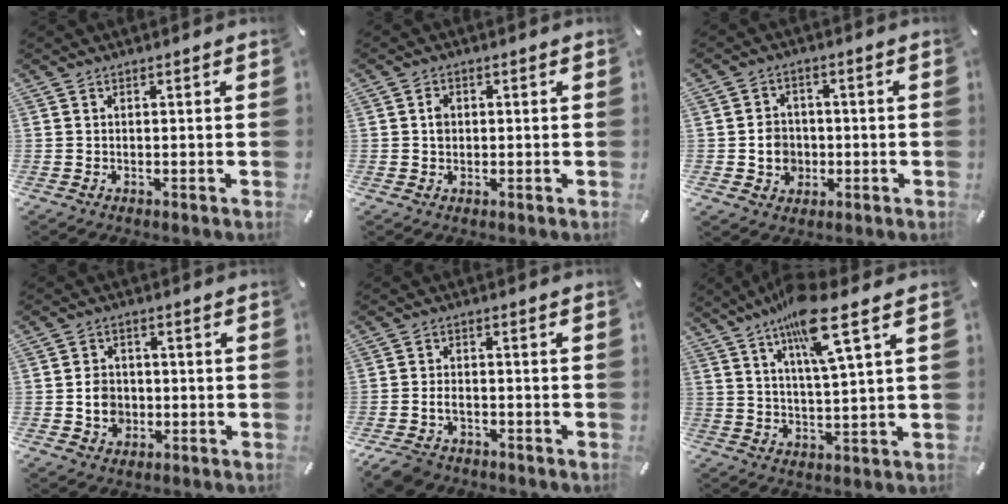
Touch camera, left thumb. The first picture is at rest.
{"total": 2.1, "force": [0.1, 1.9, 1.1], "torque": [-0.016, 0.003, -0.003]}
{"total": 6.3, "force": [-0.9, 5.8, 2.1], "torque": [-0.028, 0.004, -0.018]}
{"total": 6.0, "force": [-1.1, 5.3, 2.5], "torque": [-0.039, 0.004, -0.020]}
{"total": 4.4, "force": [-2.7, 2.8, 2.0], "torque": [-0.045, 0.014, -0.053]}
{"total": 12.7, "force": [7.7, 1.5, 10.0], "torque": [-0.186, -0.023, 0.126]}